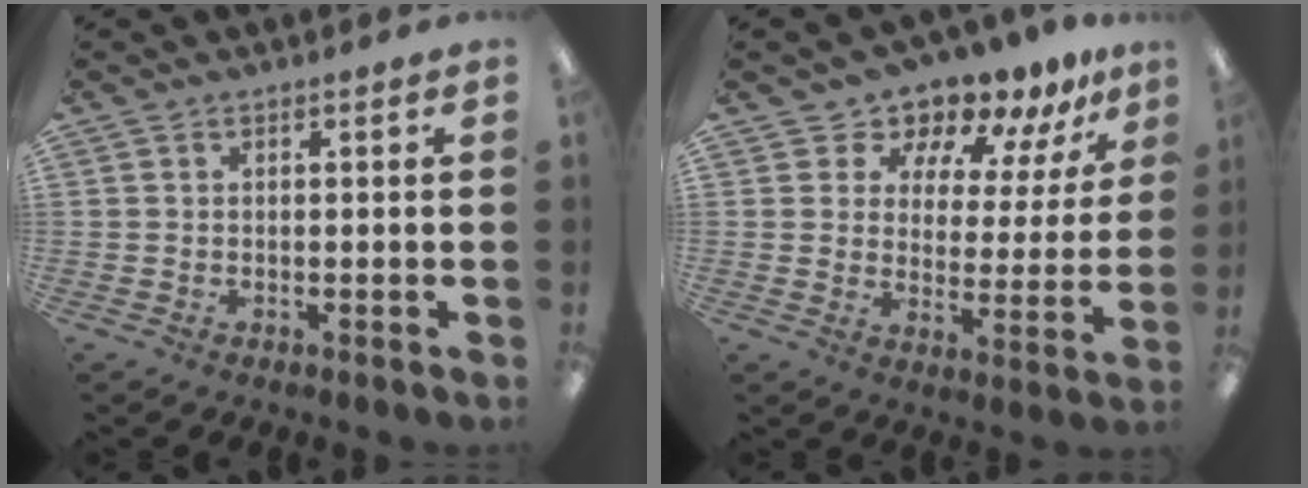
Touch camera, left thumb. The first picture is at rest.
{"total": 10.0, "force": [9.2, 3.7, 1.5], "torque": [-0.033, -0.087, 0.166]}